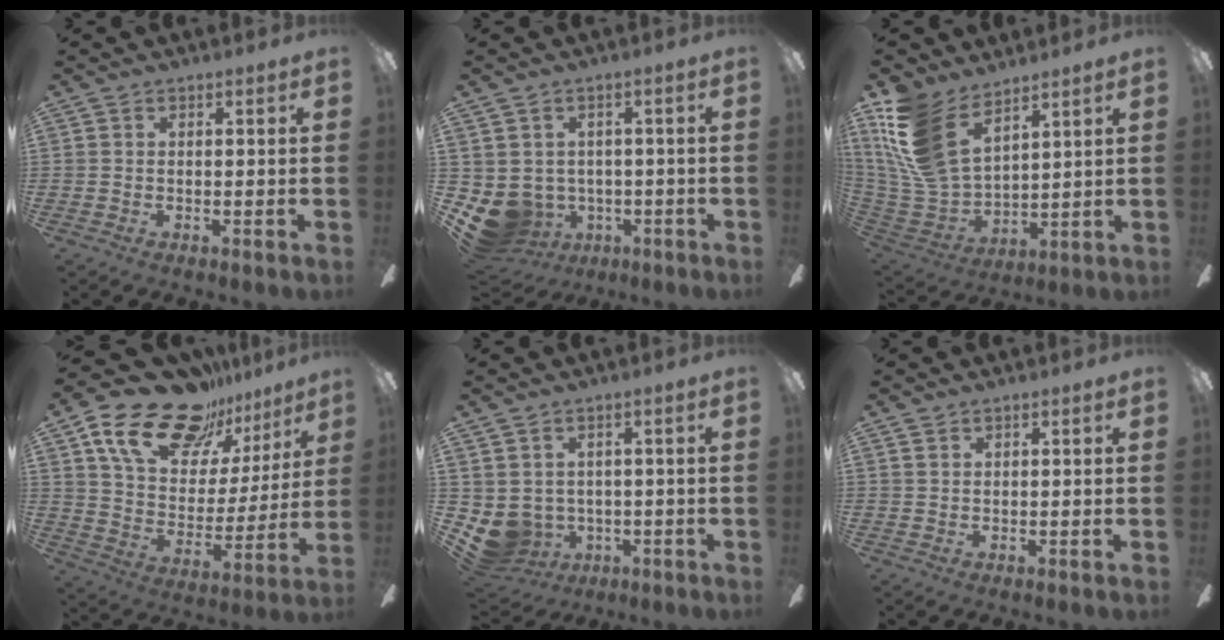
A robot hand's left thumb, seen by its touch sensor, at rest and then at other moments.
{"total": 7.8, "force": [-2.2, 7.1, 2.2], "torque": [-0.090, 0.003, -0.031]}
{"total": 17.9, "force": [10.6, 9.3, 10.9], "torque": [-0.273, -0.053, 0.198]}
{"total": 22.3, "force": [15.7, 11.7, 10.6], "torque": [-0.185, -0.092, 0.280]}
{"total": 5.9, "force": [-0.1, 5.7, 1.2], "torque": [-0.075, -0.014, 0.002]}
{"total": 1.1, "force": [0.8, 0.8, 0.2], "torque": [-0.006, 0.003, 0.014]}